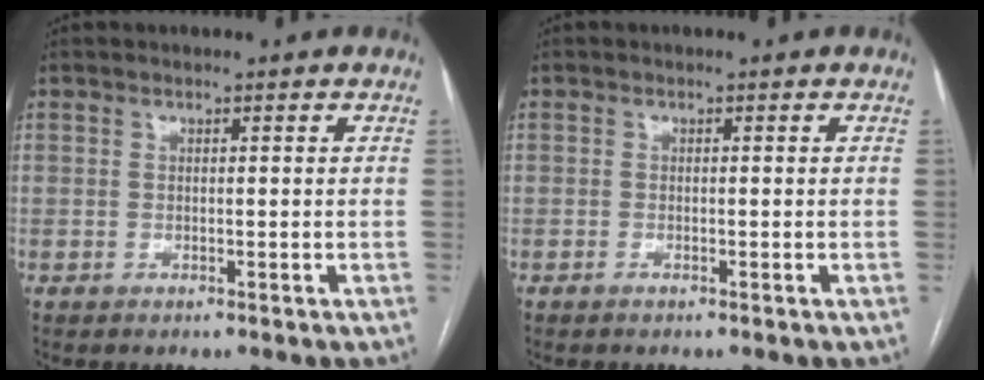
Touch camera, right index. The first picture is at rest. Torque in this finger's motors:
{"motor_torque": [-0.01, 0.00, -0.03, -0.02]}